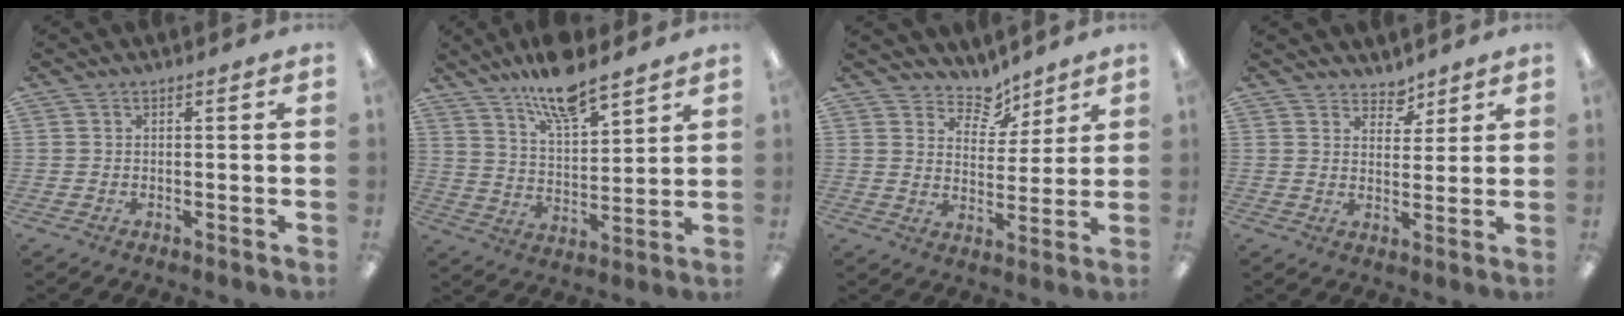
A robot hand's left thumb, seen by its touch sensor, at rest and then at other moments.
{"total": 11.4, "force": [9.5, 3.1, 5.5], "torque": [-0.092, -0.055, 0.168]}
{"total": 7.5, "force": [6.3, 3.8, 1.4], "torque": [-0.016, -0.051, 0.112]}
{"total": 4.5, "force": [3.9, 2.3, 0.7], "torque": [-0.001, -0.026, 0.068]}